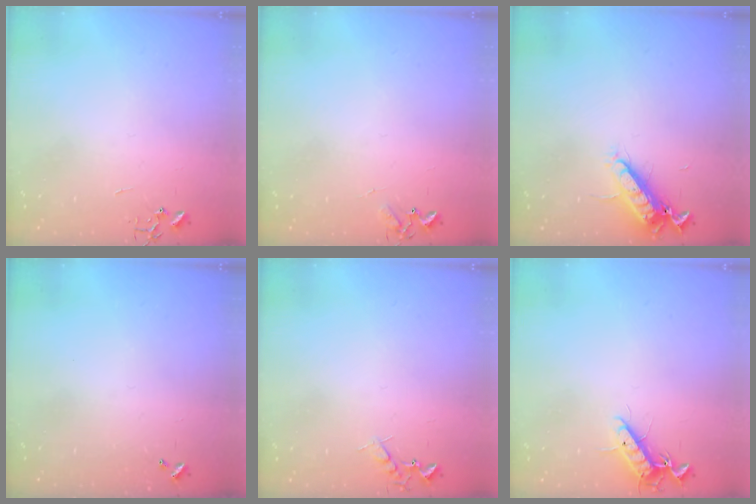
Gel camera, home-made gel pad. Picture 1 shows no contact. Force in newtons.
{"total": 4.5, "press": 4.5, "slide": 0.5}
{"total": 13.5, "press": 13.3, "slide": 1.9}
{"total": 0.0}
{"total": 6.6, "press": 6.5, "slide": 0.7}
{"total": 11.0, "press": 10.9, "slide": 1.9}